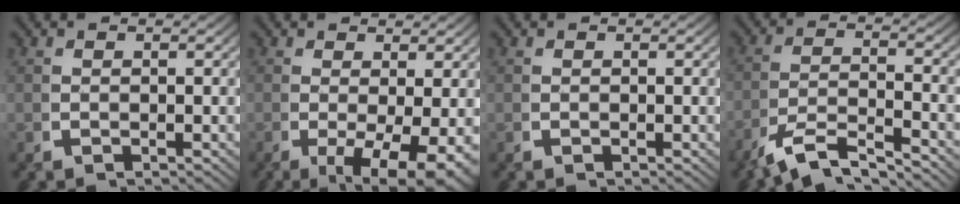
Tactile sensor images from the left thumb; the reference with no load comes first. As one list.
[{"total": 6.8, "force": [-1.6, 3.4, 5.6], "torque": [-0.096, -0.035, -0.011]}, {"total": 0.0}, {"total": 6.4, "force": [-3.9, 3.1, 4.0], "torque": [-0.078, -0.021, -0.061]}]